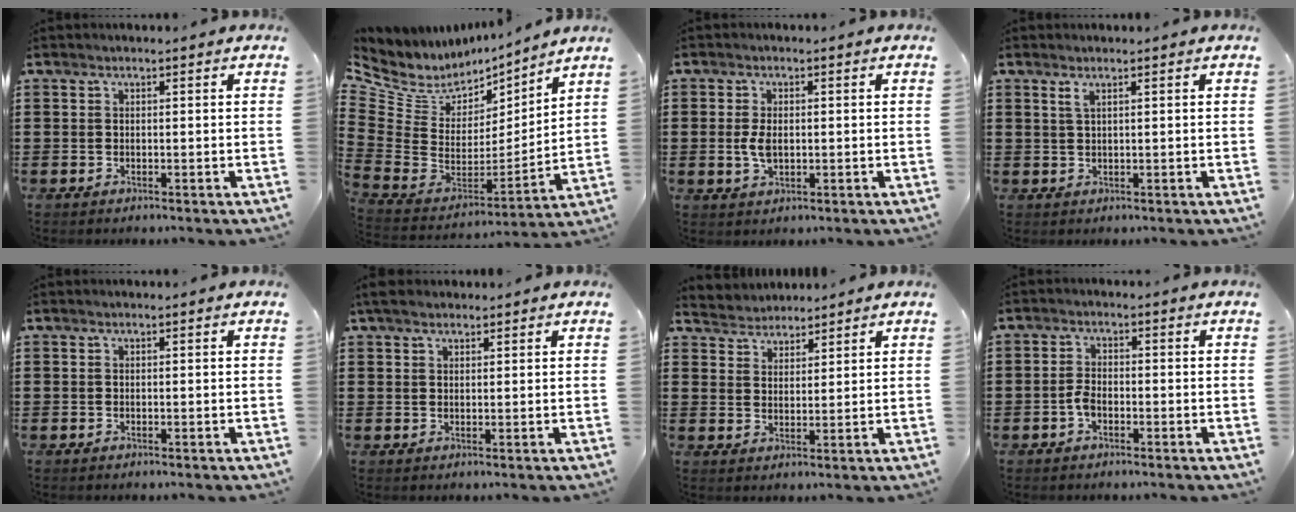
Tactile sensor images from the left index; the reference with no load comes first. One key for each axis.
{"total": 5.8, "fx": 3.9, "fy": 4.1, "fz": 1.4, "tx": -0.069, "ty": -0.039, "tz": 0.069}
{"total": 3.5, "fx": -0.1, "fy": 1.9, "fz": 3.0, "tx": -0.073, "ty": -0.001, "tz": -0.007}
{"total": 1.3, "fx": 0.6, "fy": 0.1, "fz": 1.1, "tx": -0.023, "ty": 0.001, "tz": 0.011}
{"total": 0.0}
{"total": 2.2, "fx": 1.7, "fy": 1.0, "fz": 0.9, "tx": -0.023, "ty": 0.007, "tz": 0.033}
{"total": 3.2, "fx": 2.9, "fy": 1.1, "fz": -0.8, "tx": -0.001, "ty": -0.007, "tz": 0.053}
{"total": 2.7, "fx": -1.1, "fy": 1.3, "fz": 2.1, "tx": -0.062, "ty": -0.003, "tz": -0.028}